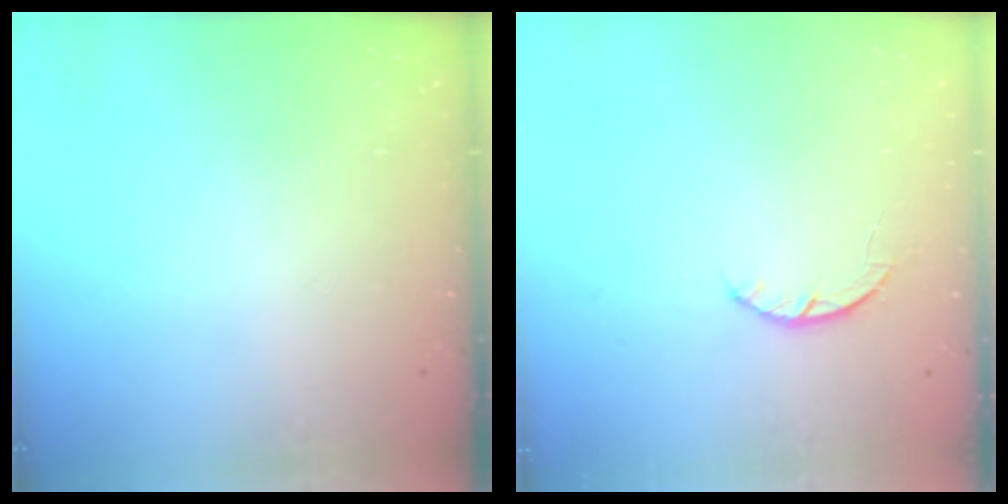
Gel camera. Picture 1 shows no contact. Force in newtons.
{"total": 2.6, "press": 2.5, "slide": 0.4}